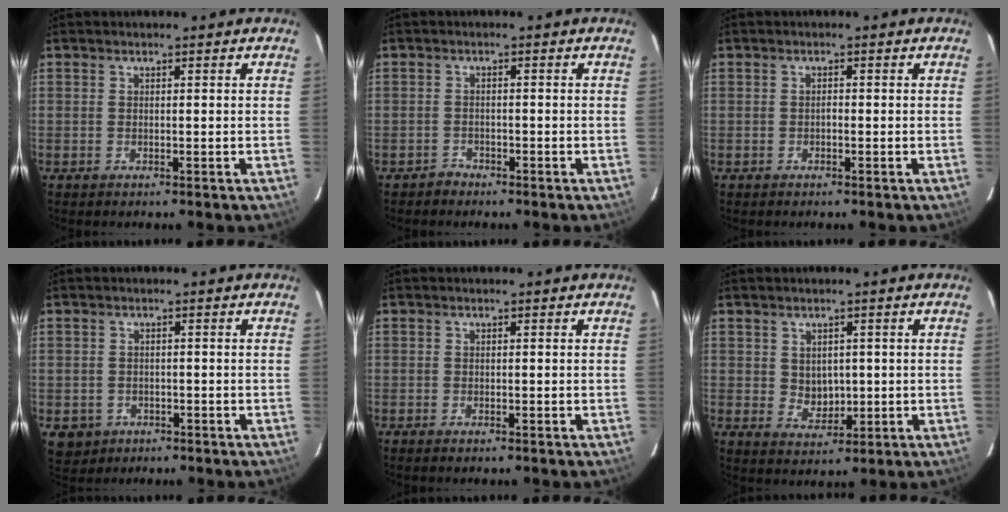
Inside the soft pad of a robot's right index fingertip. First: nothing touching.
{"total": 1.6, "force": [-1.3, 0.9, -0.3], "torque": [0.003, 0.007, -0.023]}
{"total": 0.6, "force": [-0.4, 0.3, 0.3], "torque": [-0.003, 0.003, -0.008]}
{"total": 4.4, "force": [-1.5, 4.0, 1.1], "torque": [-0.028, 0.005, -0.012]}
{"total": 0.7, "force": [-0.6, 0.1, 0.3], "torque": [-0.006, -0.002, -0.012]}
{"total": 4.2, "force": [0.5, 3.5, 2.3], "torque": [-0.037, 0.003, 0.018]}